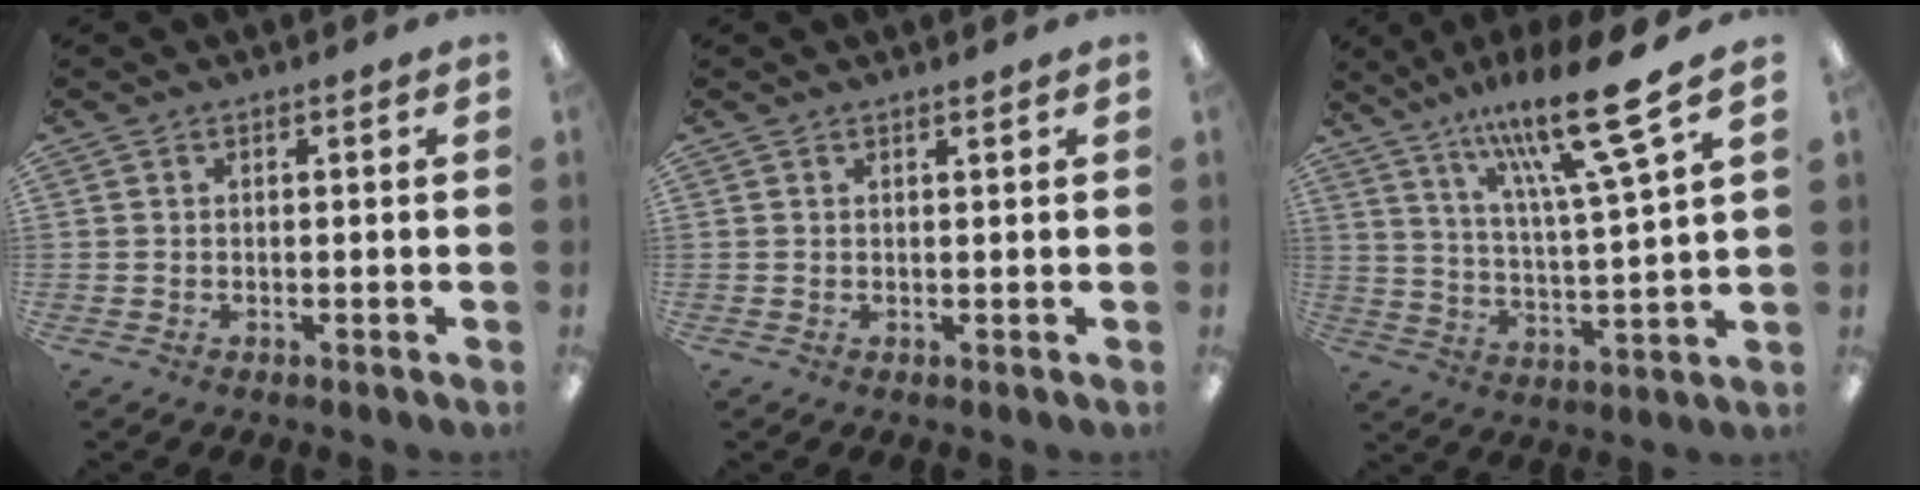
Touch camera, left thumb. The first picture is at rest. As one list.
[{"total": 0.7, "force": [0.7, -0.1, 0.3], "torque": [-0.007, -0.002, 0.012]}, {"total": 19.0, "force": [13.2, 2.3, 13.5], "torque": [-0.240, -0.068, 0.206]}]